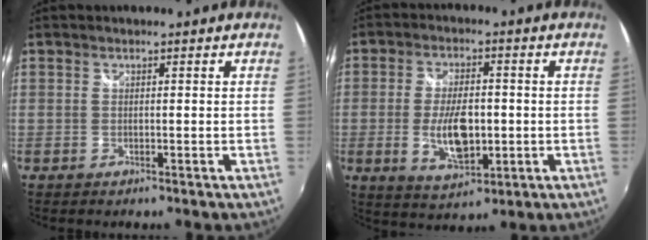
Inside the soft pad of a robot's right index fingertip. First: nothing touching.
{"total": 10.0, "force": [-1.5, 4.8, 8.6], "torque": [-0.165, -0.009, -0.022]}